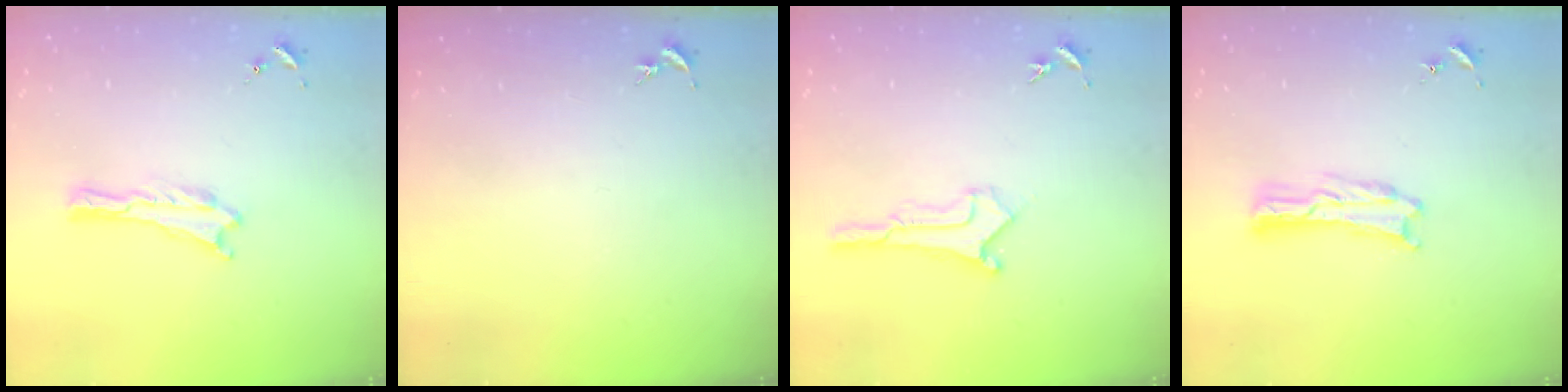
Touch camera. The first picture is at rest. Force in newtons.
{"total": 0.0}
{"total": 0.9, "press": 0.9, "slide": 0.1}
{"total": 0.8, "press": 0.8, "slide": 0.2}